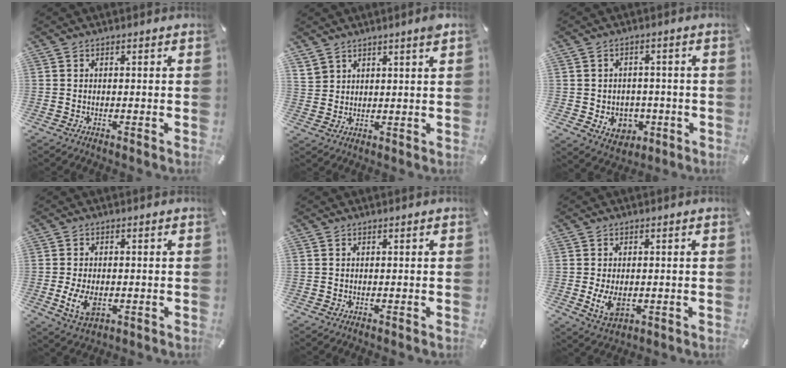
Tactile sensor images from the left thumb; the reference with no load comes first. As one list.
[{"total": 3.4, "force": [3.1, 1.0, 0.7], "torque": [-0.024, -0.014, 0.060]}, {"total": 6.3, "force": [-1.1, 5.7, 2.5], "torque": [-0.029, 0.003, -0.017]}, {"total": 6.3, "force": [-1.1, 3.8, 4.9], "torque": [-0.116, -0.004, -0.022]}, {"total": 0.0}, {"total": 5.9, "force": [-0.7, 3.6, 4.6], "torque": [-0.104, -0.008, -0.016]}]